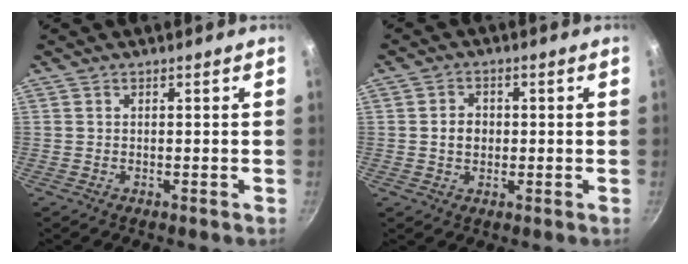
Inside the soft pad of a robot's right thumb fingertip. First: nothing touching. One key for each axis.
{"total": 3.9, "fx": 0.0, "fy": 3.2, "fz": 2.2, "tx": -0.022, "ty": 0.007, "tz": -0.002}